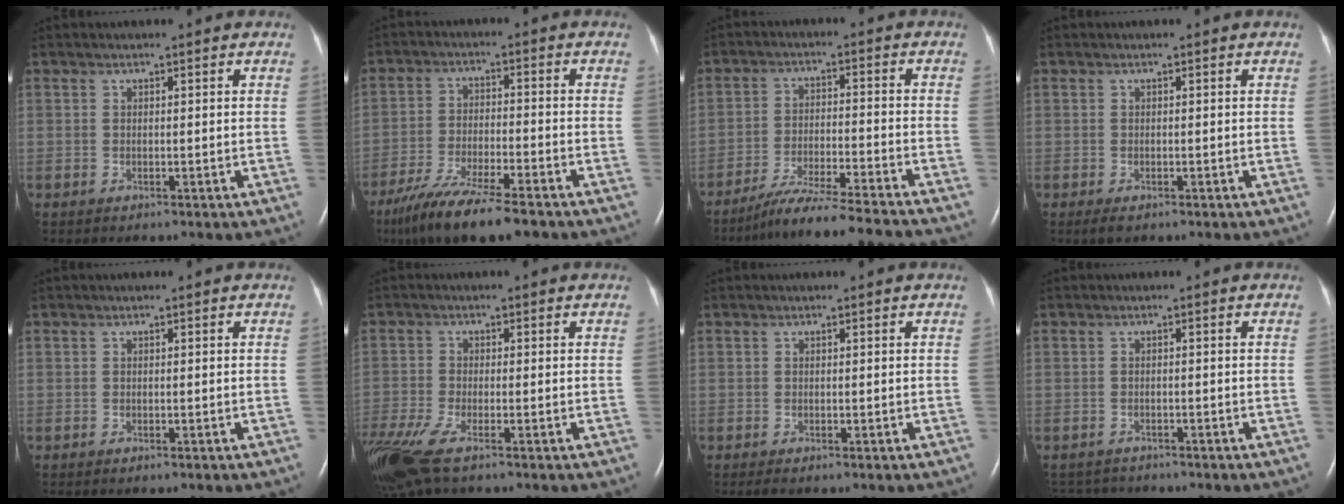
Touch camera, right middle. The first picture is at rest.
{"total": 13.5, "force": [-10.3, 1.7, 8.6], "torque": [-0.163, -0.039, -0.174]}
{"total": 12.1, "force": [-10.8, -1.6, 5.1], "torque": [-0.074, -0.025, -0.181]}
{"total": 1.2, "force": [-0.7, 0.5, 0.9], "torque": [-0.017, -0.002, -0.008]}
{"total": 0.0}
{"total": 9.0, "force": [-5.9, 2.3, 6.4], "torque": [-0.150, -0.021, -0.115]}
{"total": 0.0}
{"total": 3.4, "force": [-3.3, 0.9, -0.3], "torque": [0.002, -0.005, -0.050]}